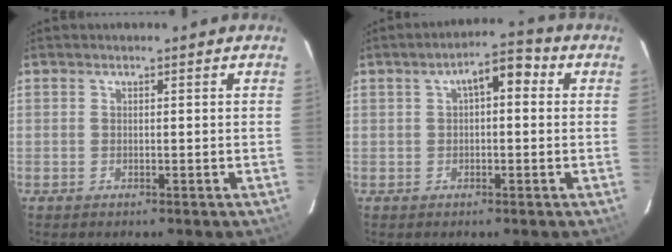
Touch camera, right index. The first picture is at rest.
{"total": 5.8, "force": [1.3, 2.7, 5.0], "torque": [-0.080, 0.026, 0.021]}